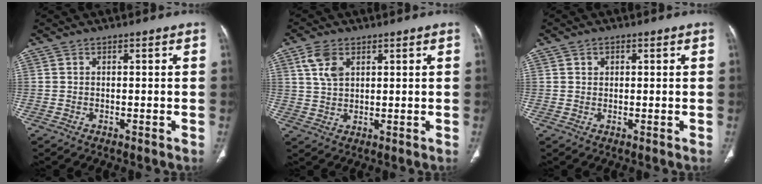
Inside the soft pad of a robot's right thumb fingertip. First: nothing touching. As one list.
[{"total": 5.4, "force": [2.4, 3.3, 3.6], "torque": [-0.068, -0.002, 0.052]}, {"total": 1.3, "force": [0.6, 1.1, 0.5], "torque": [-0.002, -0.001, 0.008]}]